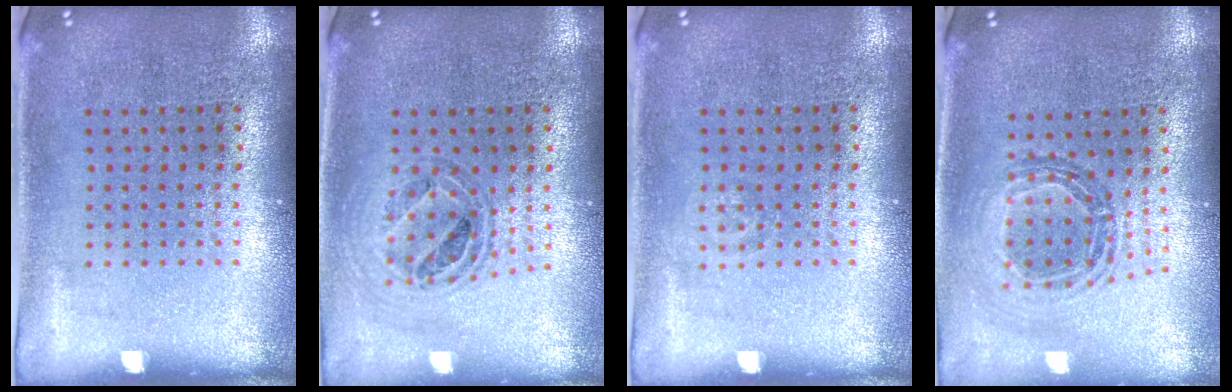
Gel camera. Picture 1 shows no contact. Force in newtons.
{"total": 0.8, "press": 0.8, "slide": 0.0}
{"total": 0.6, "press": 0.6, "slide": 0.2}
{"total": 0.9, "press": 0.9, "slide": 0.0}